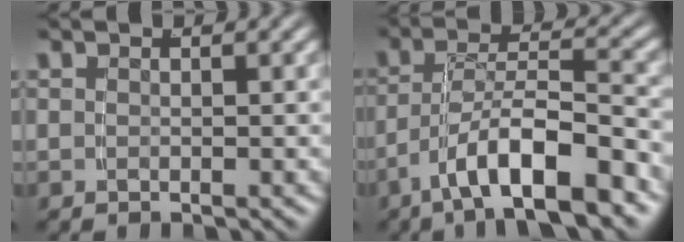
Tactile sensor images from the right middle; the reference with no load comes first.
{"total": 6.8, "force": [-4.0, 1.8, 5.2], "torque": [-0.074, -0.001, -0.062]}